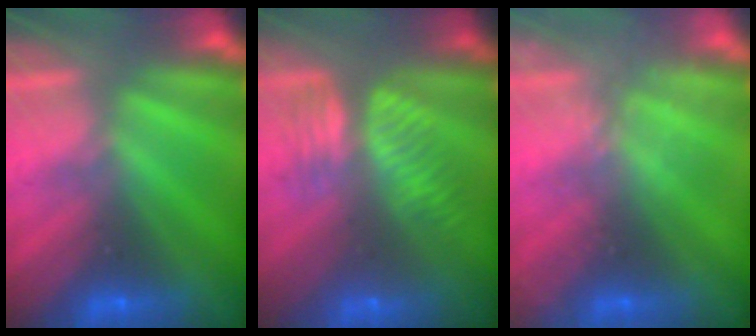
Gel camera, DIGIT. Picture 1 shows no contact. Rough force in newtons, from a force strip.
{"total": 9.4}
{"total": 2.2}